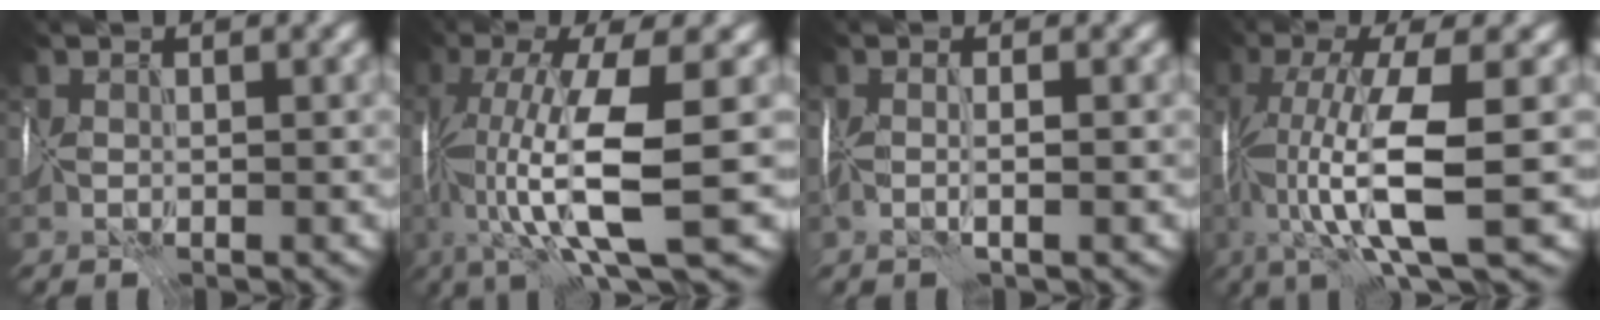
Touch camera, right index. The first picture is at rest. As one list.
[{"total": 9.8, "force": [-1.4, 1.8, 9.5], "torque": [-0.163, -0.016, -0.023]}, {"total": 1.2, "force": [-0.4, -1.2, 0.0], "torque": [0.012, -0.006, -0.009]}, {"total": 8.6, "force": [-1.5, 1.4, 8.3], "torque": [-0.151, -0.011, -0.027]}]